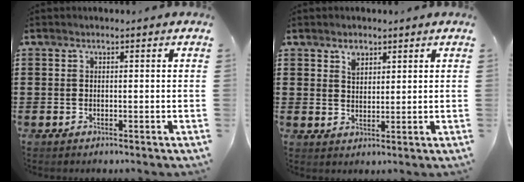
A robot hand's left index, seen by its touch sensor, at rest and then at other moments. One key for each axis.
{"total": 2.9, "fx": 2.1, "fy": 1.8, "fz": 0.8, "tx": -0.013, "ty": -0.002, "tz": 0.038}